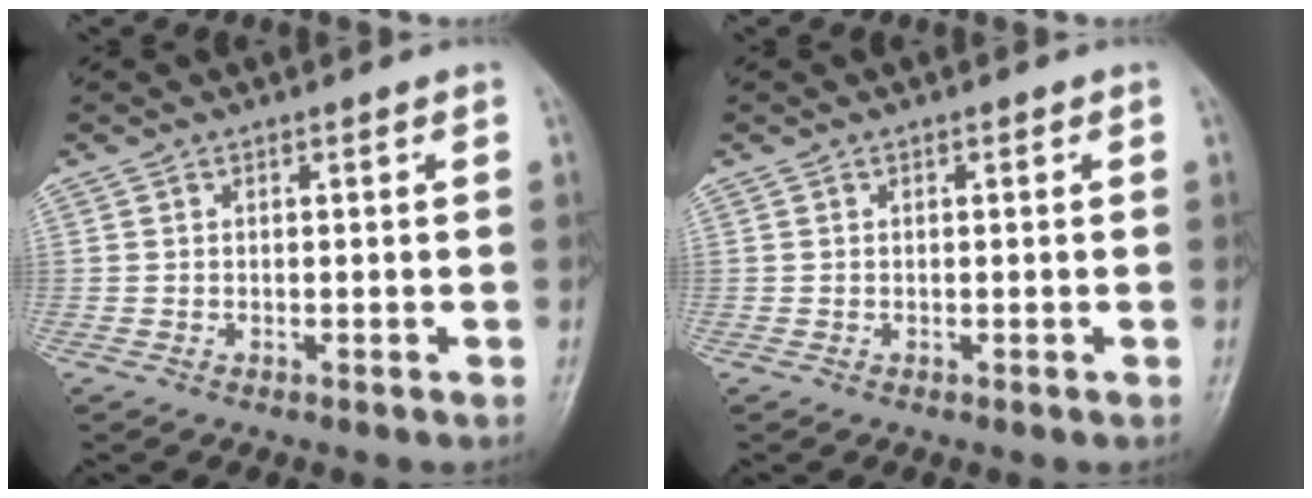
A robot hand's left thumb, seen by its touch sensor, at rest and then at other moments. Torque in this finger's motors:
{"motor_torque": [-0.03, 0.03, -0.04, 0.04, 0.00]}